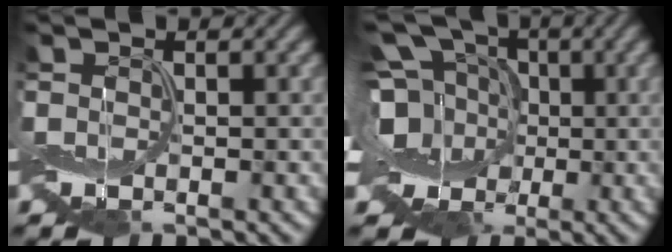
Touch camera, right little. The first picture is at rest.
{"total": 10.8, "force": [0.1, 9.0, 6.0], "torque": [-0.127, 0.015, -0.033]}